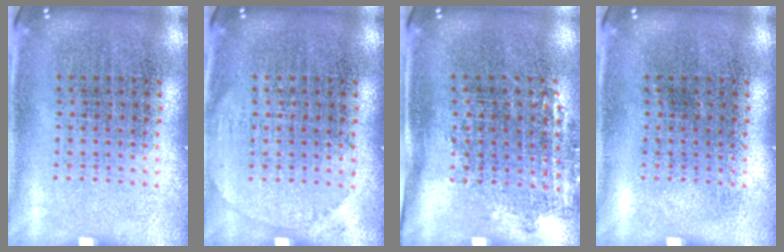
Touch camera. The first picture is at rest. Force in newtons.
{"total": 1.0, "press": 1.0, "slide": 0.1}
{"total": 1.2, "press": 0.9, "slide": 0.8}
{"total": 0.0}